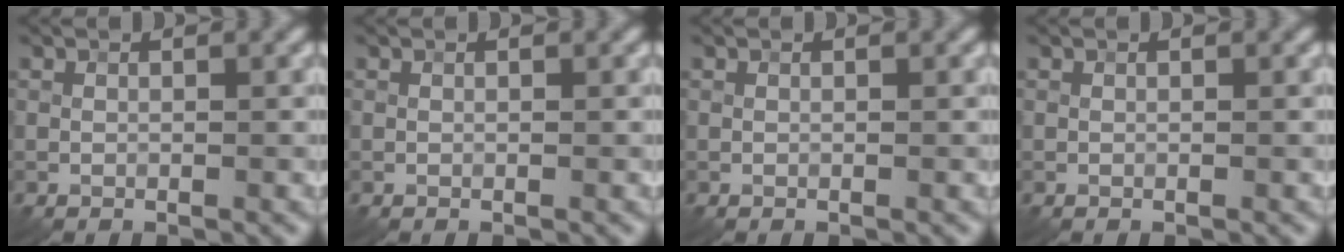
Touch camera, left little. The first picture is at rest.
{"total": 0.0}
{"total": 0.0}
{"total": 0.0}